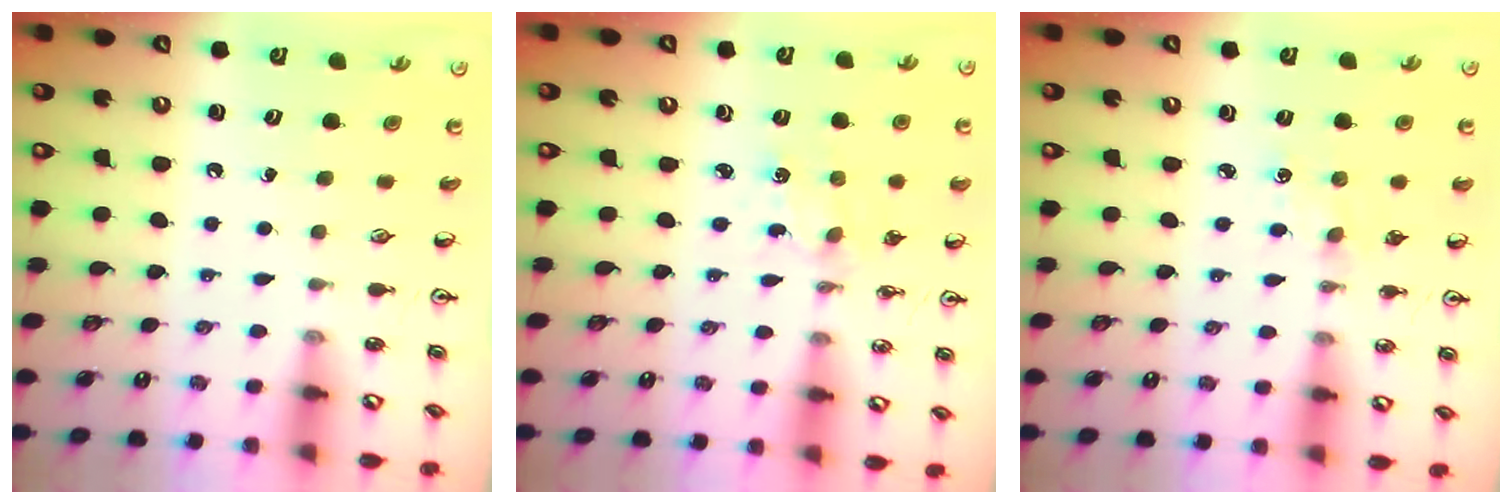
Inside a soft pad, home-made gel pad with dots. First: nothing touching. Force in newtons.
{"total": 2.3, "press": 2.3, "slide": 0.4}
{"total": 3.1, "press": 3.1, "slide": 0.5}